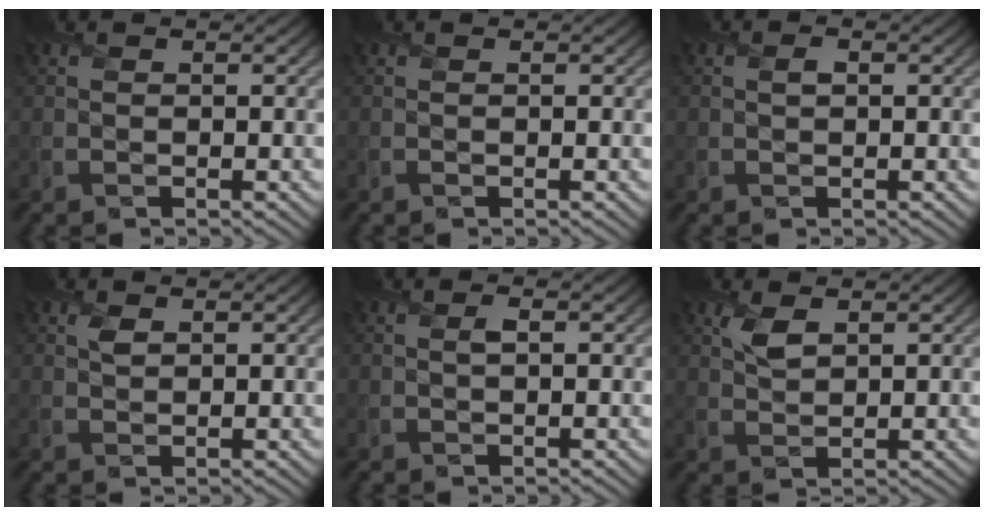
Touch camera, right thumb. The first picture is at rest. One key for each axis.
{"total": 0.0}
{"total": 0.9, "fx": 0.1, "fy": 0.6, "fz": 0.6, "tx": -0.013, "ty": 0.001, "tz": 0.001}
{"total": 1.3, "fx": 0.9, "fy": 0.6, "fz": 0.7, "tx": -0.020, "ty": 0.002, "tz": 0.016}
{"total": 0.9, "fx": 0.2, "fy": 0.3, "fz": 0.8, "tx": -0.017, "ty": 0.003, "tz": 0.003}
{"total": 2.6, "fx": 1.5, "fy": 1.1, "fz": 1.8, "tx": -0.047, "ty": 0.003, "tz": 0.031}